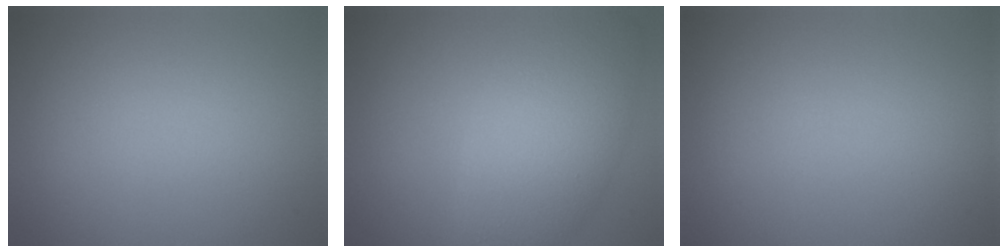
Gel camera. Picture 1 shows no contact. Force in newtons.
{"total": 7.5, "press": 7.5, "slide": 0.2}
{"total": 0.0}